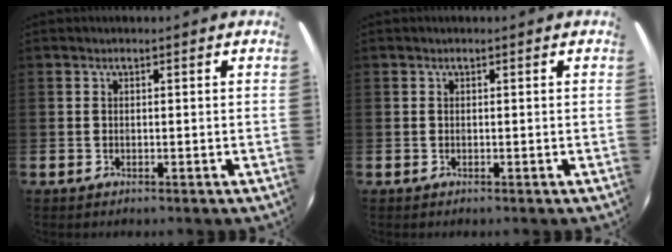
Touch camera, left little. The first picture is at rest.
{"total": 0.0}